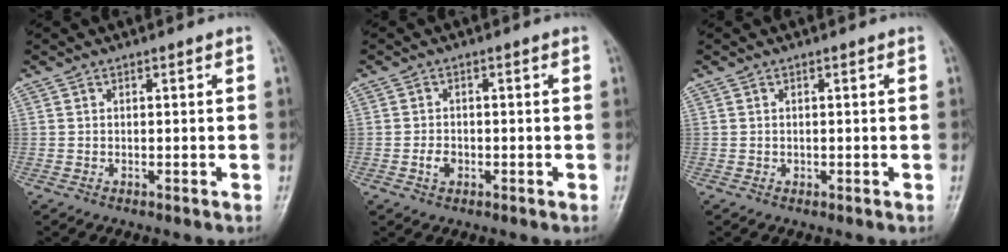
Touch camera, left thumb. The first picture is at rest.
{"total": 2.4, "force": [-0.8, 1.8, 1.4], "torque": [-0.020, 0.005, -0.015]}
{"total": 0.0}